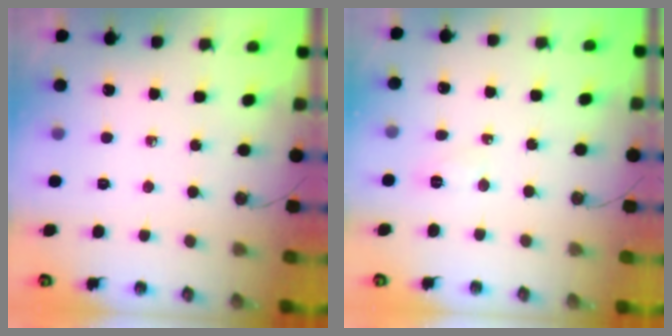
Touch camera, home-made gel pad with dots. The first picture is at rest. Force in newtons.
{"total": 3.5, "press": 3.3, "slide": 1.2}